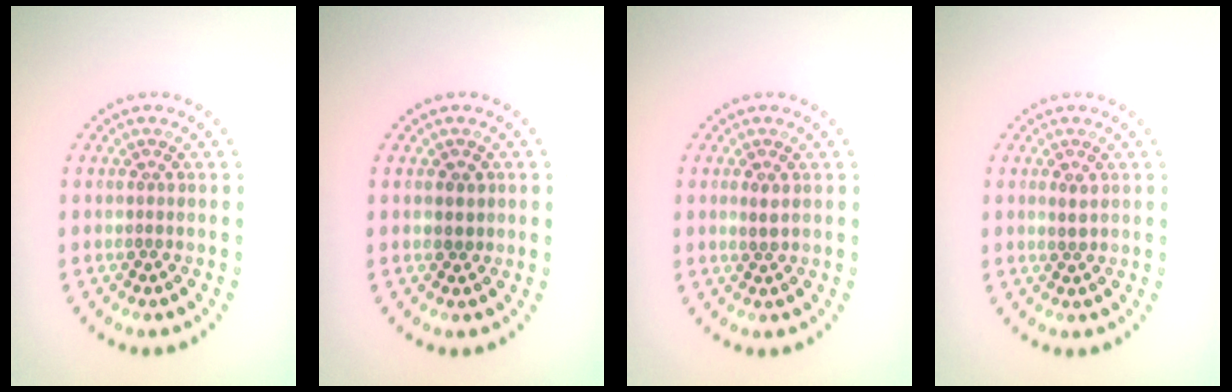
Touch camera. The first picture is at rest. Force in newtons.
{"total": 1.3, "press": 1.2, "slide": 0.5}
{"total": 1.1, "press": 1.0, "slide": 0.4}
{"total": 1.1, "press": 1.1, "slide": 0.2}